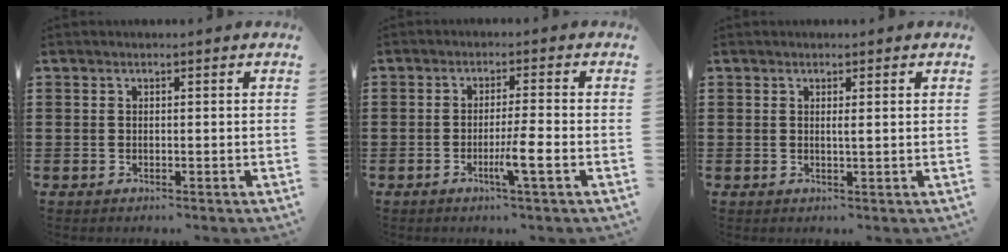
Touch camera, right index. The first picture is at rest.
{"total": 4.8, "force": [-1.8, -0.1, 4.4], "torque": [-0.080, -0.013, -0.034]}
{"total": 1.0, "force": [0.2, -0.1, 1.0], "torque": [-0.019, -0.003, 0.004]}